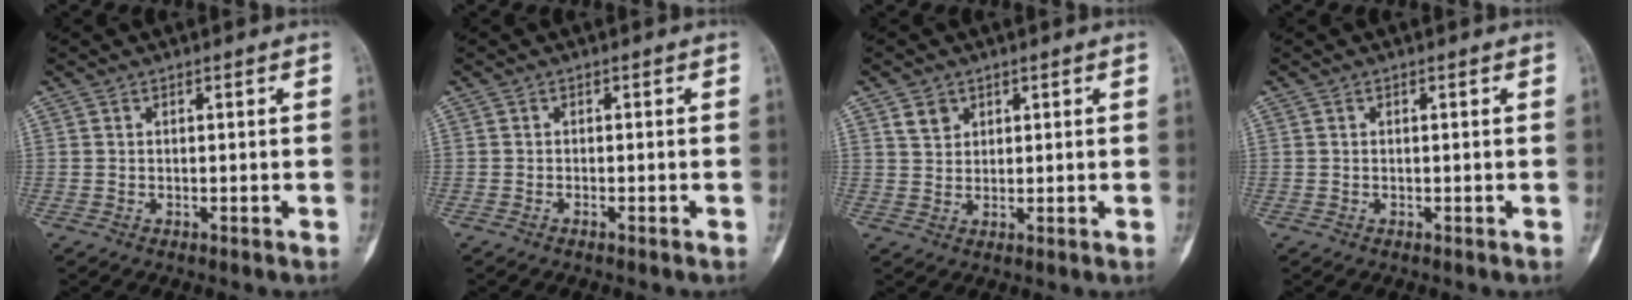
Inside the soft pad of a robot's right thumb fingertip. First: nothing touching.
{"total": 0.7, "force": [-0.5, 0.0, 0.4], "torque": [-0.008, 0.000, -0.012]}
{"total": 3.2, "force": [1.9, 2.4, 1.0], "torque": [-0.004, -0.011, 0.038]}
{"total": 0.0}